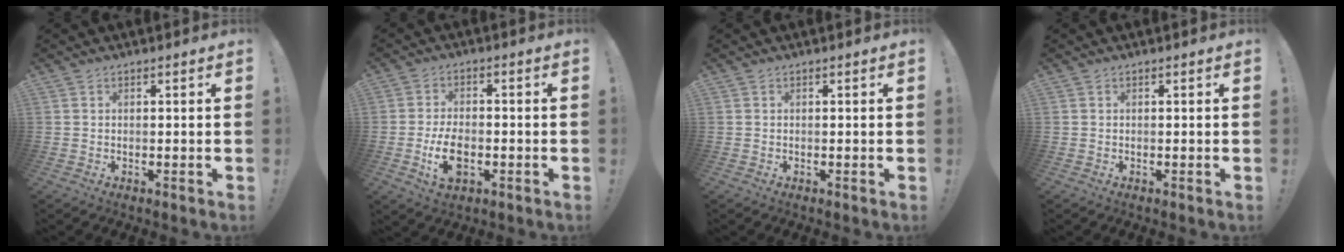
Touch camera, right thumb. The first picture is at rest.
{"total": 8.0, "force": [-2.3, 4.4, 6.3], "torque": [-0.109, 0.000, -0.038]}
{"total": 0.0}
{"total": 0.0}